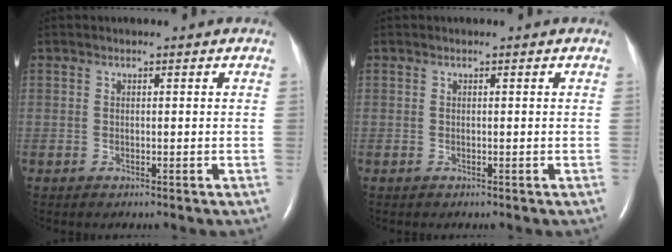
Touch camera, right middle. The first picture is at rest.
{"total": 0.0}